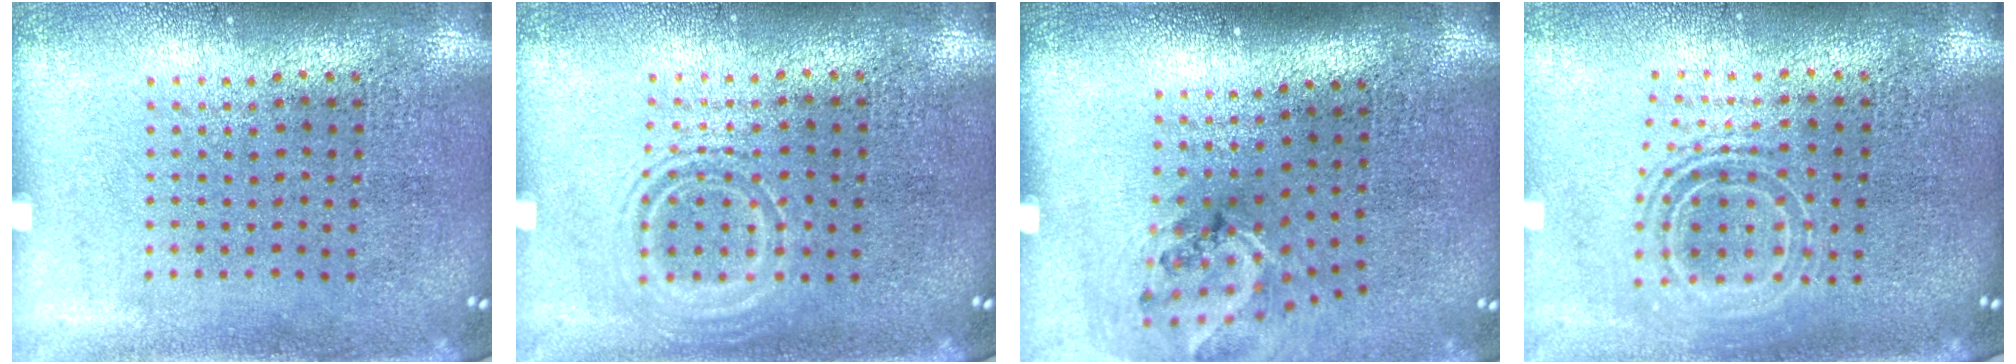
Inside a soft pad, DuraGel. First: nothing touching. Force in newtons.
{"total": 1.1, "press": 1.0, "slide": 0.2}
{"total": 1.3, "press": 1.1, "slide": 0.7}
{"total": 1.7, "press": 1.2, "slide": 1.1}